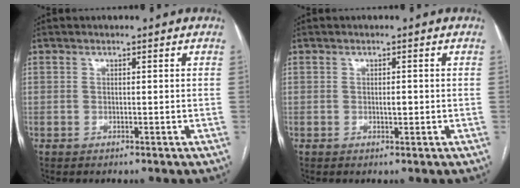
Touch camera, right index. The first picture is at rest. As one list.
[{"total": 0.9, "force": [0.0, 0.3, 0.9], "torque": [-0.013, 0.000, -0.001]}]